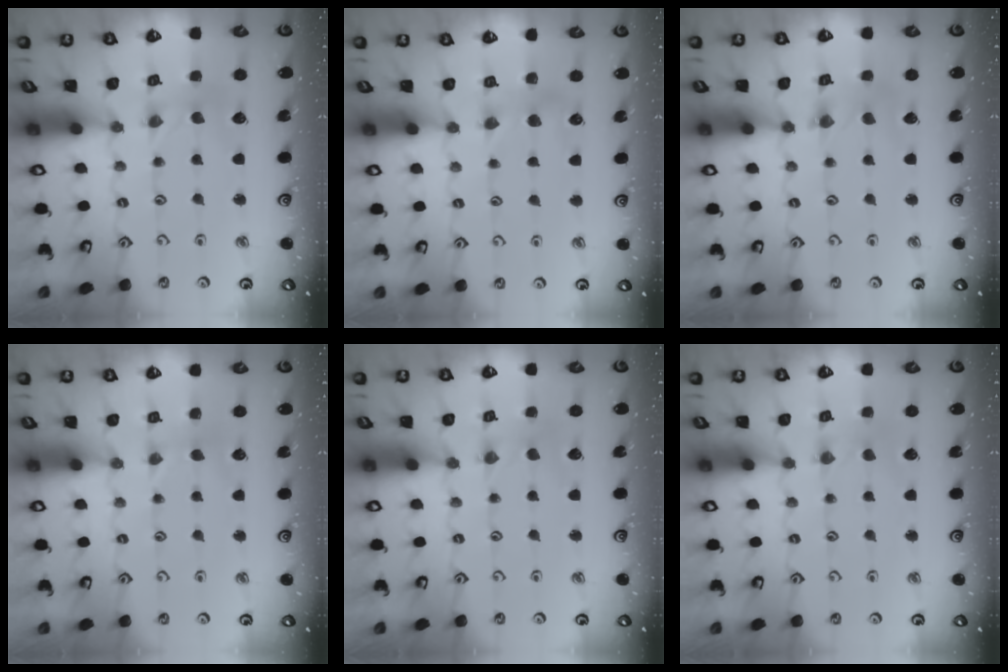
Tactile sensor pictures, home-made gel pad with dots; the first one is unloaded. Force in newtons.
{"total": 5.4, "press": 5.4, "slide": 0.5}
{"total": 1.4, "press": 1.3, "slide": 0.3}
{"total": 1.3, "press": 1.2, "slide": 0.3}
{"total": 0.0}
{"total": 1.2, "press": 1.1, "slide": 0.3}